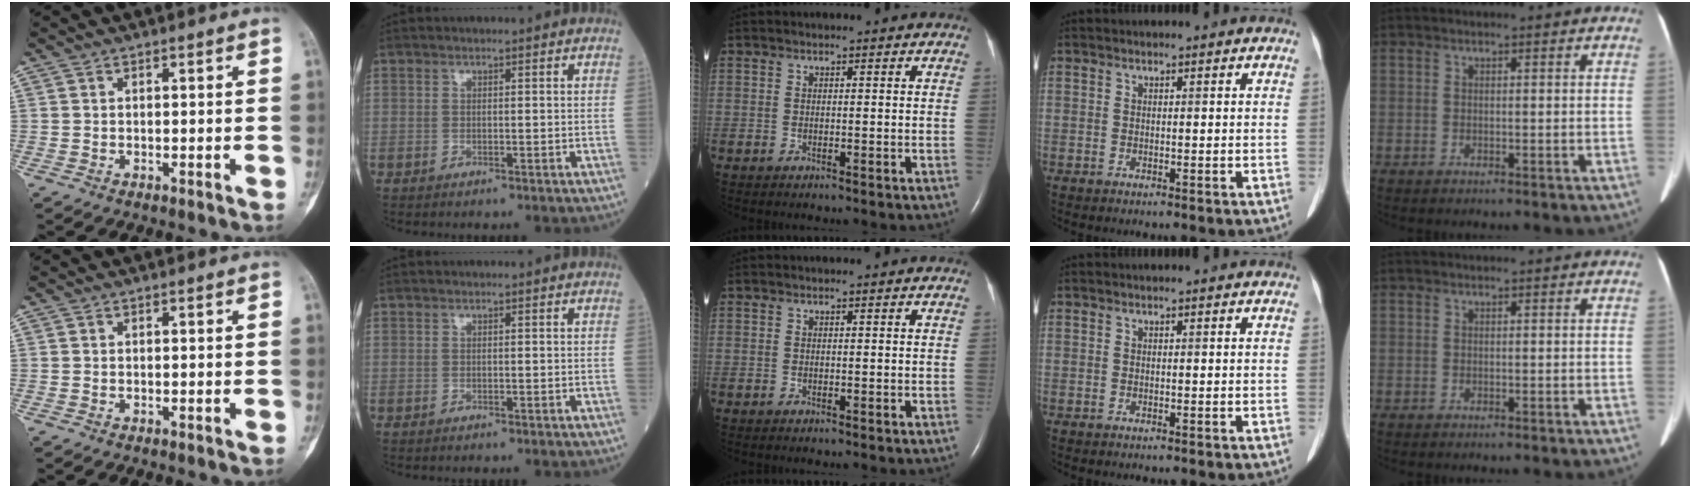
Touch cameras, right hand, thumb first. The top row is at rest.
{}